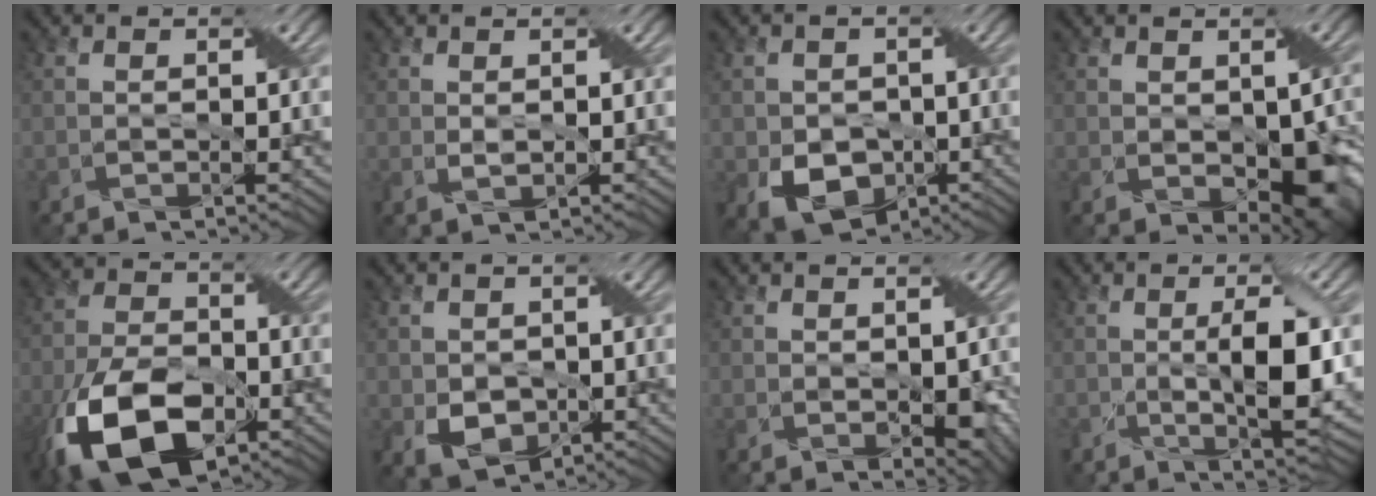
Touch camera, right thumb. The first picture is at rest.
{"total": 1.2, "force": [0.4, 0.8, 0.8], "torque": [-0.021, -0.001, 0.013]}
{"total": 6.3, "force": [-1.8, 5.1, 3.4], "torque": [-0.074, -0.019, -0.028]}
{"total": 6.9, "force": [-0.7, 4.1, 5.5], "torque": [-0.093, -0.019, 0.002]}
{"total": 15.2, "force": [-7.5, 8.6, 10.1], "torque": [-0.230, -0.040, -0.144]}
{"total": 4.3, "force": [-0.4, 3.5, 2.4], "torque": [-0.062, -0.012, 0.000]}
{"total": 3.9, "force": [0.1, 2.4, 3.1], "torque": [-0.055, -0.013, 0.015]}
{"total": 6.8, "force": [-0.2, 2.4, 6.3], "torque": [-0.107, -0.006, 0.002]}